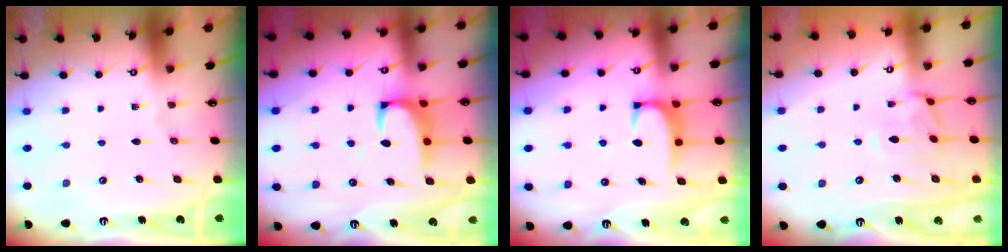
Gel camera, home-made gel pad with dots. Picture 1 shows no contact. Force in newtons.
{"total": 2.1, "press": 1.8, "slide": 0.9}
{"total": 2.0, "press": 1.9, "slide": 0.6}
{"total": 1.3, "press": 0.8, "slide": 1.1}